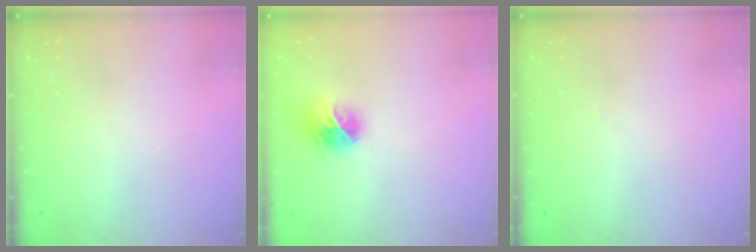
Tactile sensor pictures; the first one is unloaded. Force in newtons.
{"total": 11.2, "press": 11.2, "slide": 1.1}
{"total": 1.1, "press": 1.1, "slide": 0.1}